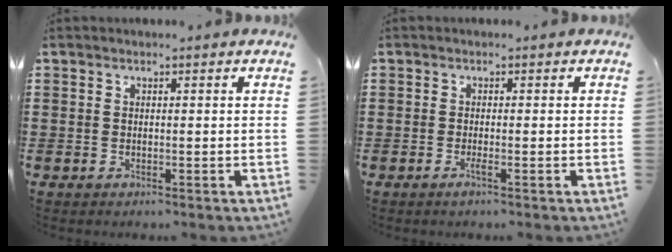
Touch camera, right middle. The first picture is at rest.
{"total": 1.1, "force": [-0.5, -0.1, 0.9], "torque": [-0.015, -0.003, -0.010]}